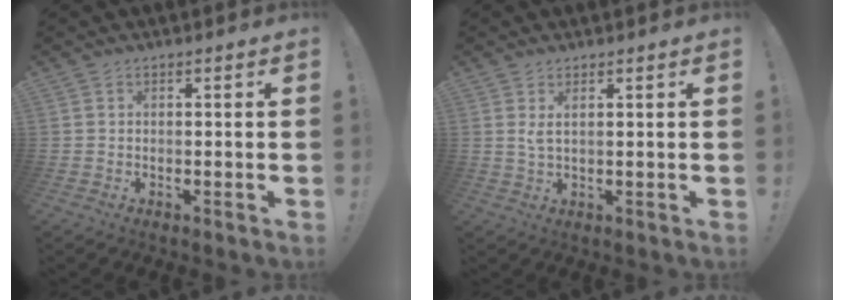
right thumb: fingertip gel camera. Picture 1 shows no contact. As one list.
[{"total": 2.6, "force": [1.4, 0.4, 2.2], "torque": [-0.039, -0.005, 0.023]}]